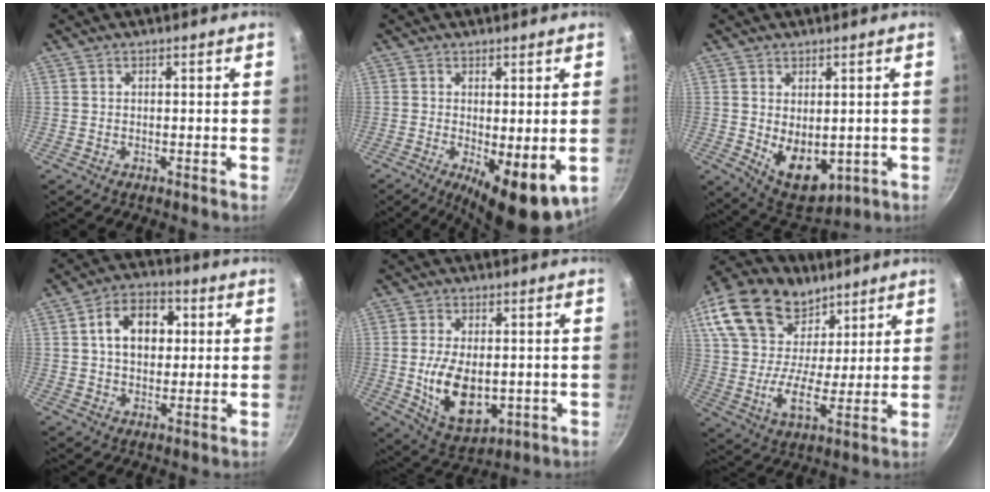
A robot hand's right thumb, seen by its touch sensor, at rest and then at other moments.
{"total": 10.0, "force": [-1.8, 3.7, 9.1], "torque": [-0.116, -0.010, -0.013]}
{"total": 9.5, "force": [-0.4, 6.1, 7.2], "torque": [-0.085, -0.020, 0.016]}
{"total": 11.0, "force": [2.2, 7.7, 7.5], "torque": [-0.088, 0.014, 0.024]}
{"total": 12.7, "force": [-1.2, 7.5, 10.1], "torque": [-0.163, -0.009, -0.002]}
{"total": 26.8, "force": [16.4, 16.9, 12.8], "torque": [-0.267, -0.009, 0.295]}